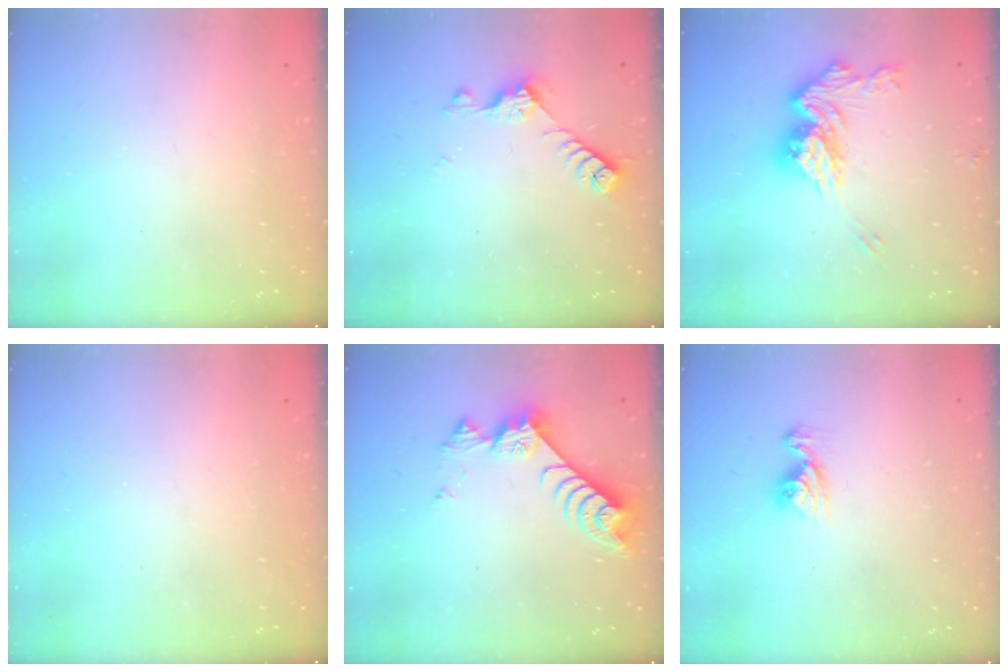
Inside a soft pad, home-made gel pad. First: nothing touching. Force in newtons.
{"total": 7.2, "press": 7.2, "slide": 0.9}
{"total": 14.1, "press": 14.1, "slide": 0.2}
{"total": 0.0}
{"total": 8.7, "press": 8.7, "slide": 0.4}
{"total": 8.2, "press": 8.2, "slide": 0.8}